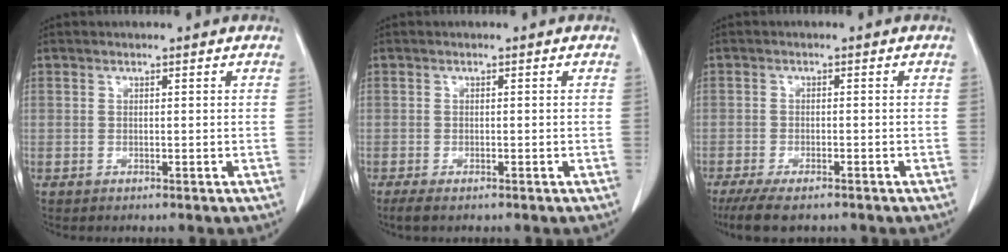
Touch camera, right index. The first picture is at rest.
{"total": 2.2, "force": [-1.5, 0.6, 1.5], "torque": [-0.033, -0.005, -0.028]}
{"total": 6.7, "force": [-5.2, 1.8, 3.9], "torque": [-0.066, -0.014, -0.087]}